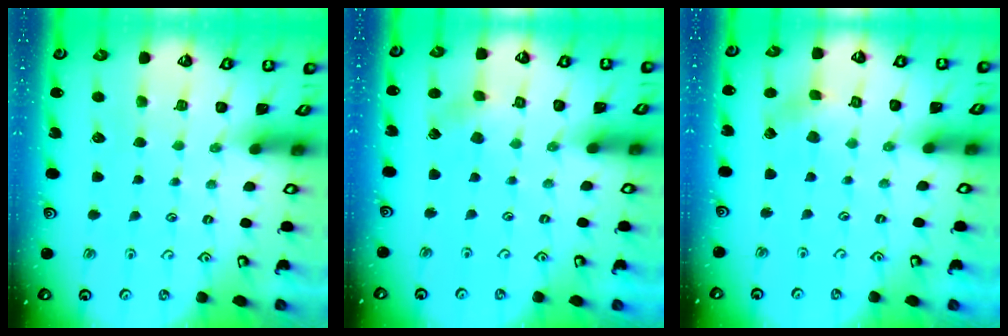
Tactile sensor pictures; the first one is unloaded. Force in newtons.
{"total": 3.2, "press": 3.1, "slide": 0.4}
{"total": 2.6, "press": 2.6, "slide": 0.2}